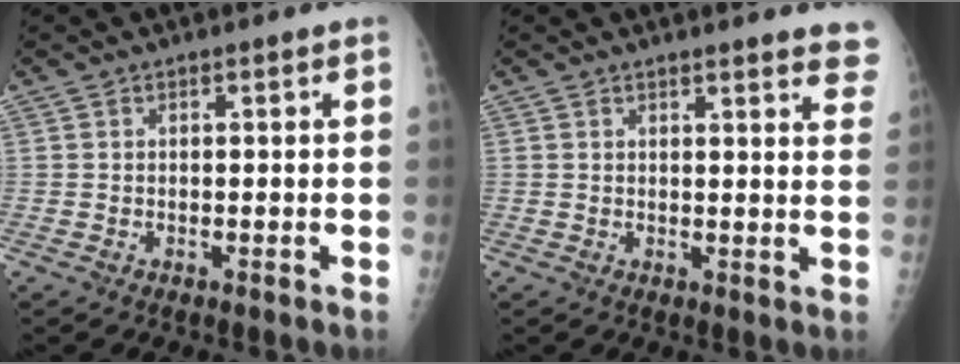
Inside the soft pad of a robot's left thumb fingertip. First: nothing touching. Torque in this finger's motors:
{"motor_torque": [0.05, 0.02, 0.11, 0.06, 0.06]}